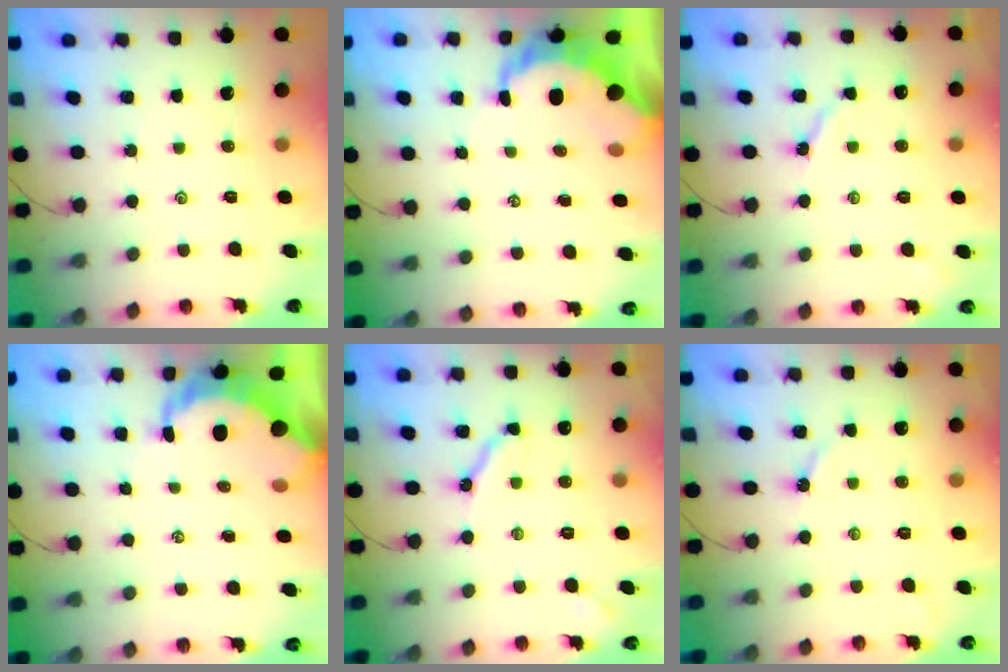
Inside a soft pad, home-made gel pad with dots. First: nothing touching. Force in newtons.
{"total": 8.3, "press": 8.2, "slide": 1.0}
{"total": 3.6, "press": 3.6, "slide": 0.1}
{"total": 7.7, "press": 7.6, "slide": 0.8}
{"total": 8.1, "press": 8.1, "slide": 0.8}
{"total": 2.8, "press": 2.8, "slide": 0.2}